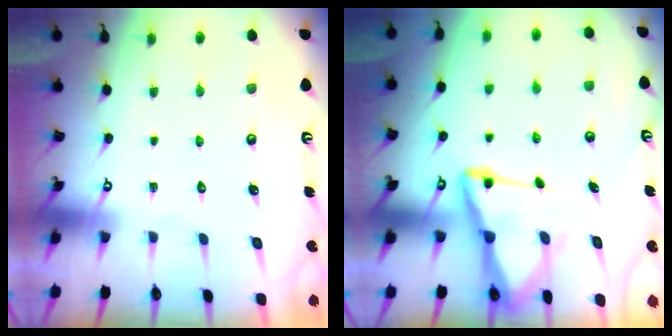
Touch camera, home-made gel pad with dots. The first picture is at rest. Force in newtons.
{"total": 12.1, "press": 12.0, "slide": 1.4}